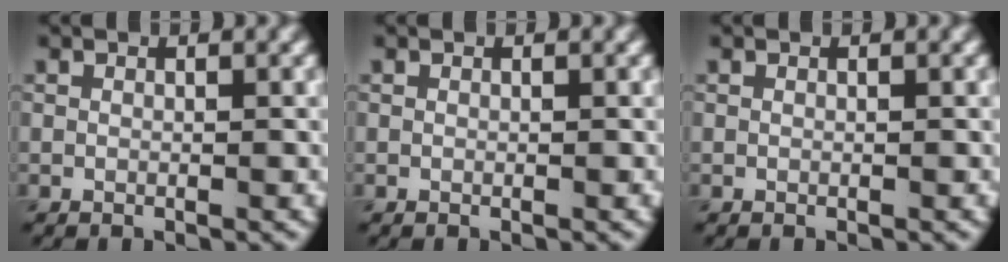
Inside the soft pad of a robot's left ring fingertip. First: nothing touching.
{"total": 0.0}
{"total": 0.0}